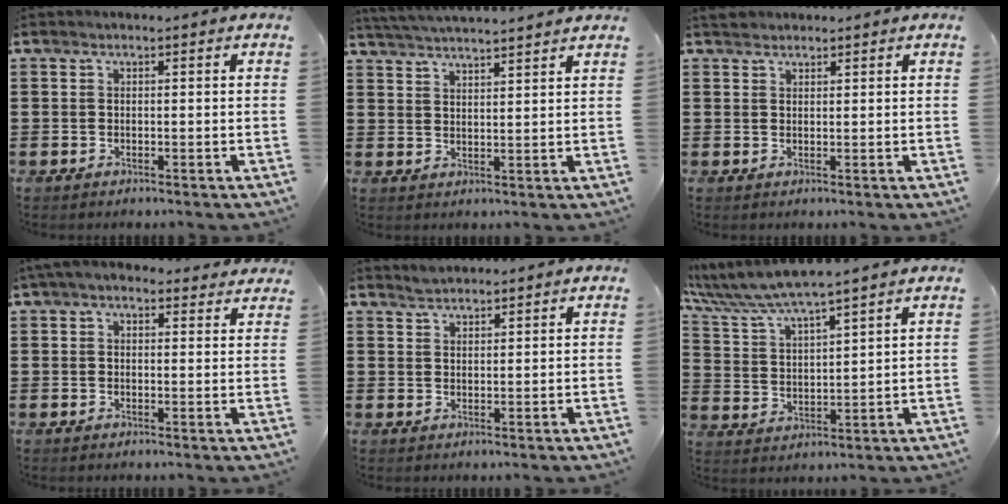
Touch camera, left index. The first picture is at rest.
{"total": 3.8, "force": [3.7, -0.7, 0.3], "torque": [-0.020, -0.016, 0.066]}
{"total": 1.5, "force": [1.4, 0.6, 0.0], "torque": [-0.005, 0.004, 0.029]}
{"total": 3.6, "force": [2.9, 1.4, 1.6], "torque": [-0.039, 0.000, 0.054]}
{"total": 1.8, "force": [1.7, 0.4, 0.0], "torque": [-0.004, 0.001, 0.035]}
{"total": 6.3, "force": [5.6, -0.1, 2.8], "torque": [-0.078, -0.029, 0.097]}